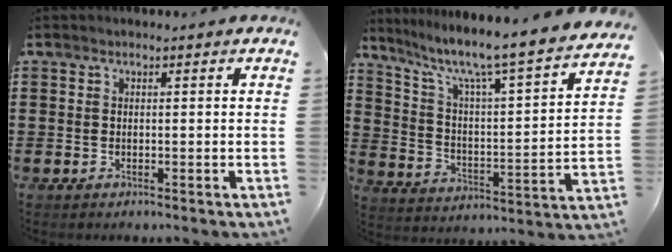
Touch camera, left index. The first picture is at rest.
{"total": 6.7, "force": [5.6, -0.2, 3.7], "torque": [-0.098, -0.056, 0.083]}